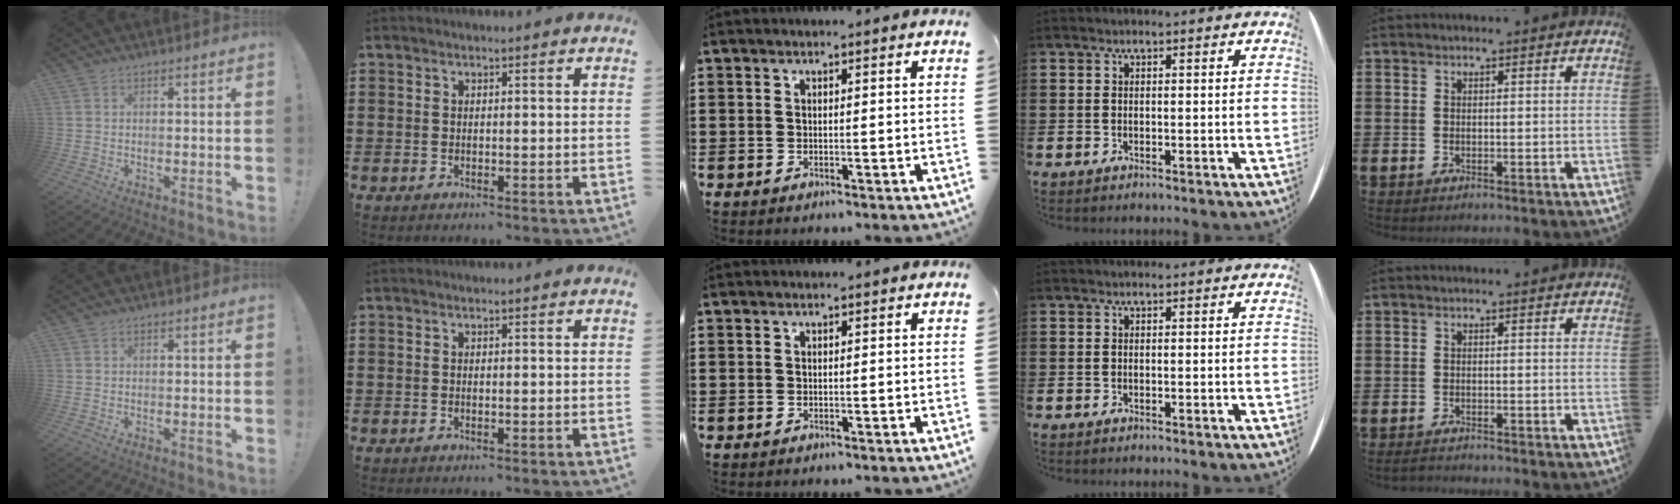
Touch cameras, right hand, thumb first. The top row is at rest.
{"little": {"total": 0.8, "force": [-0.7, 0.2, 0.3], "torque": [-0.007, 0.000, -0.016]}}